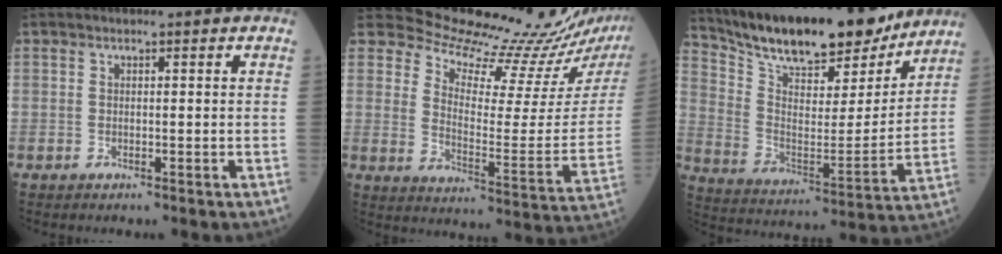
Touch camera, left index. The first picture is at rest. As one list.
[{"total": 17.9, "force": [17.6, 0.0, 3.0], "torque": [-0.054, -0.114, 0.230]}, {"total": 22.2, "force": [19.5, 5.1, 9.1], "torque": [-0.162, -0.014, 0.307]}]